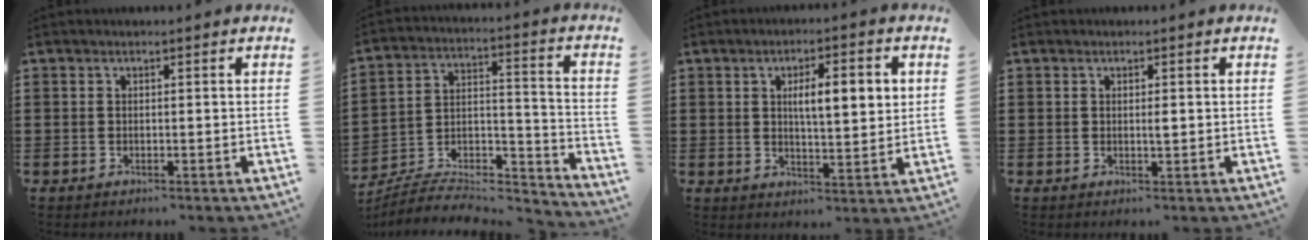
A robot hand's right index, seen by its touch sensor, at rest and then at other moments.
{"total": 7.1, "force": [-6.3, 2.3, 2.3], "torque": [-0.043, 0.005, -0.123]}
{"total": 6.5, "force": [1.5, 1.8, 6.1], "torque": [-0.102, -0.001, 0.020]}
{"total": 1.3, "force": [0.2, 0.4, 1.2], "torque": [-0.023, 0.004, 0.003]}